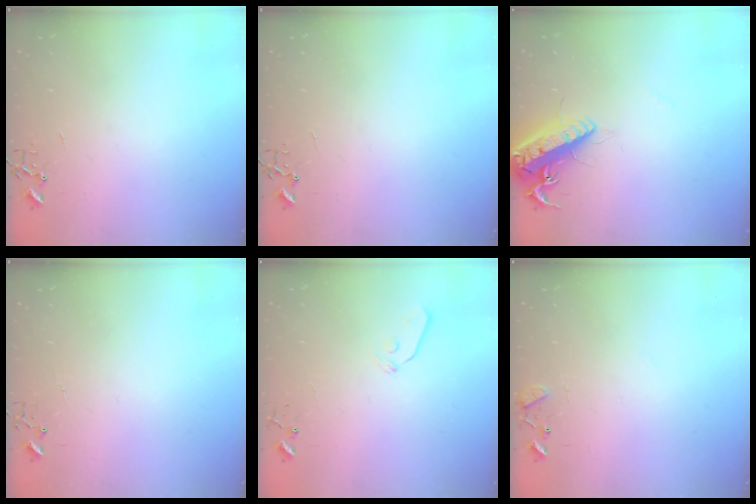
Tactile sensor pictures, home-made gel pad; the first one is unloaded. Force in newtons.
{"total": 0.0}
{"total": 16.5, "press": 16.2, "slide": 3.1}
{"total": 3.6, "press": 3.6, "slide": 0.4}
{"total": 4.4, "press": 4.3, "slide": 0.6}
{"total": 8.4, "press": 8.4, "slide": 0.7}